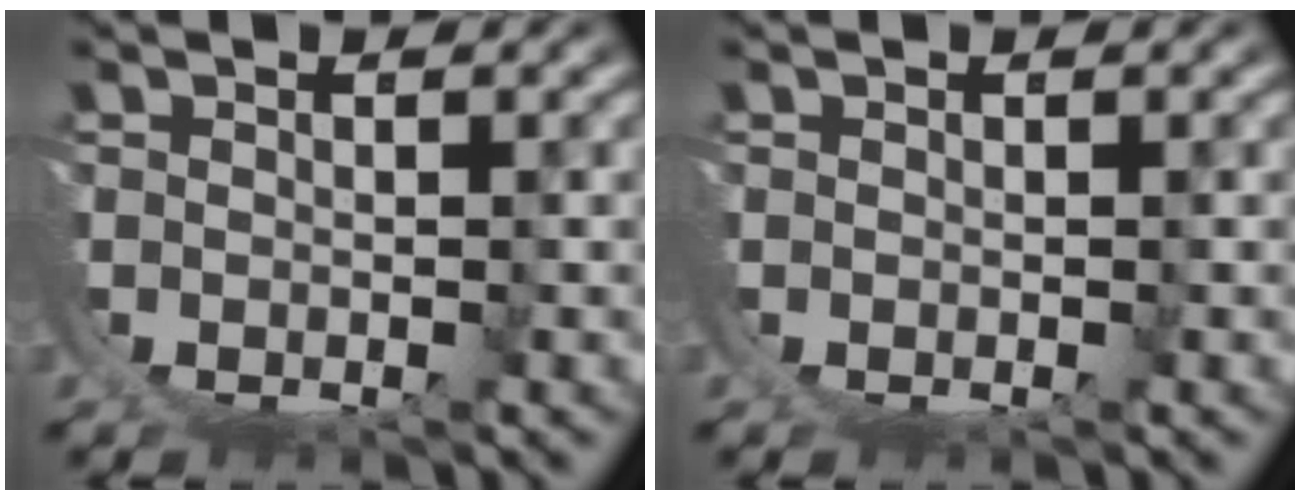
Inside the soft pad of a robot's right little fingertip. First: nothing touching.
{"total": 0.0}